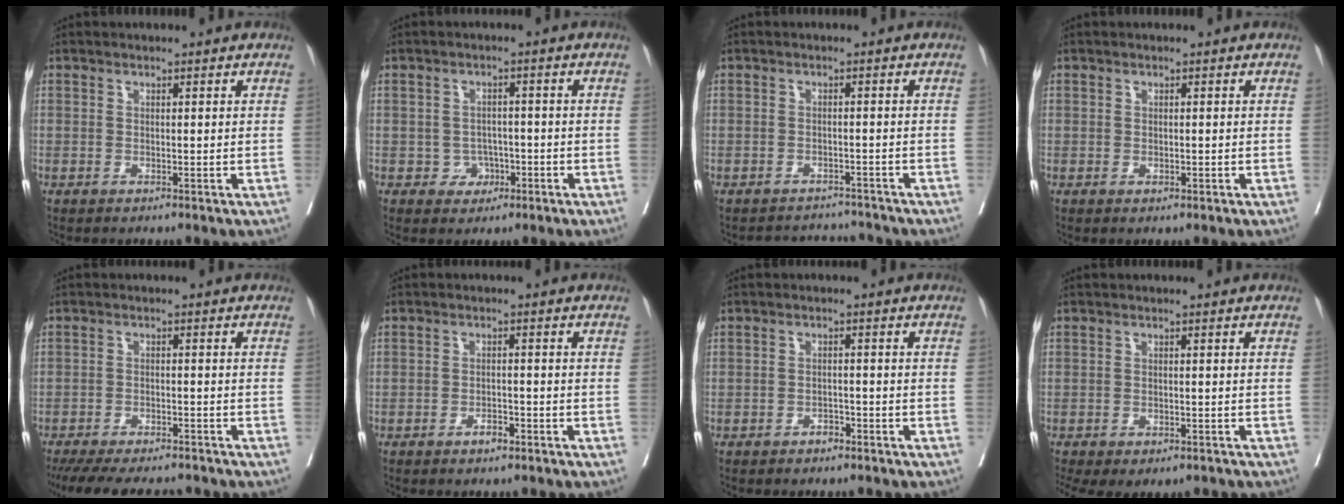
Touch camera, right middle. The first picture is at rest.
{"total": 3.1, "force": [-1.1, 2.7, 0.8], "torque": [-0.002, 0.009, -0.010]}
{"total": 4.4, "force": [-4.2, 0.8, -1.1], "torque": [0.016, 0.010, -0.057]}
{"total": 0.7, "force": [-0.1, 0.7, 0.2], "torque": [-0.004, 0.000, 0.002]}
{"total": 15.8, "force": [-14.0, 3.7, 6.4], "torque": [-0.141, -0.018, -0.189]}
{"total": 2.3, "force": [-1.7, 0.8, 1.2], "torque": [-0.023, 0.003, -0.023]}
{"total": 2.3, "force": [-1.8, 1.0, 0.9], "torque": [-0.018, 0.003, -0.022]}
{"total": 11.8, "force": [-8.7, 5.9, 5.4], "torque": [-0.128, -0.006, -0.105]}